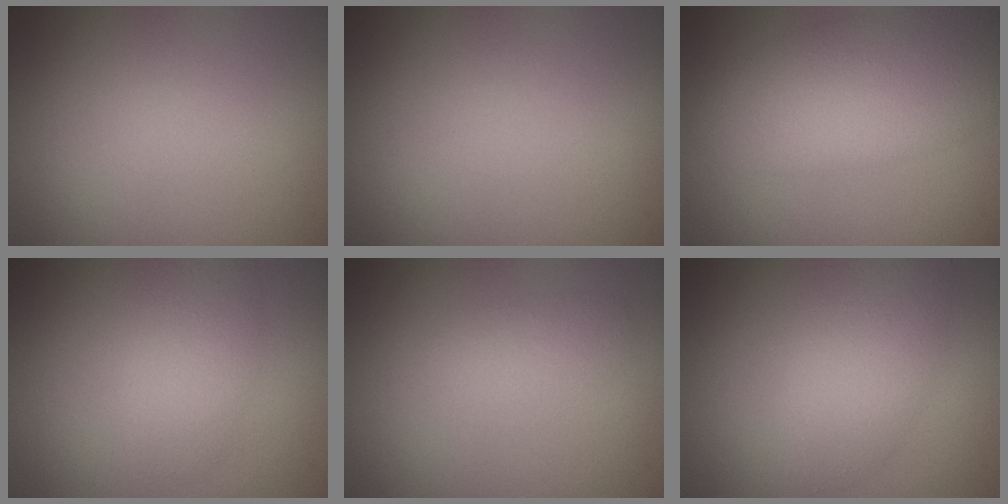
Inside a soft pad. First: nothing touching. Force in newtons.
{"total": 0.0}
{"total": 6.9, "press": 6.9, "slide": 0.5}
{"total": 2.7, "press": 2.7, "slide": 0.1}
{"total": 1.7, "press": 1.7, "slide": 0.2}
{"total": 3.9, "press": 3.9, "slide": 0.1}